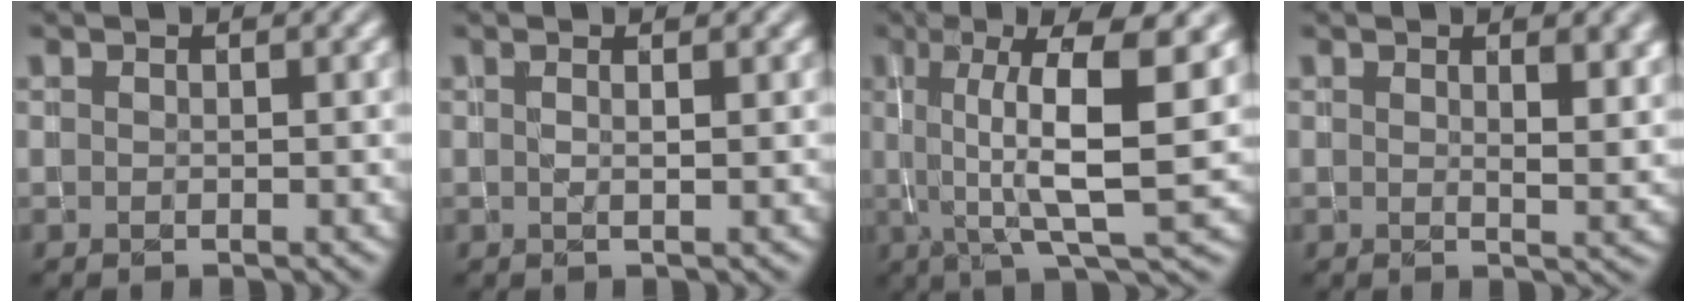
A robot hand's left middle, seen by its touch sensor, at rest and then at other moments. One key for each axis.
{"total": 1.3, "fx": 0.6, "fy": 0.5, "fz": 1.0, "tx": 0.000, "ty": 0.000, "tz": -0.006}
{"total": 9.2, "fx": 2.1, "fy": 1.9, "fz": 8.8, "tx": -0.127, "ty": 0.001, "tz": 0.036}
{"total": 4.9, "fx": 2.0, "fy": 1.9, "fz": 4.0, "tx": -0.036, "ty": 0.002, "tz": 0.031}